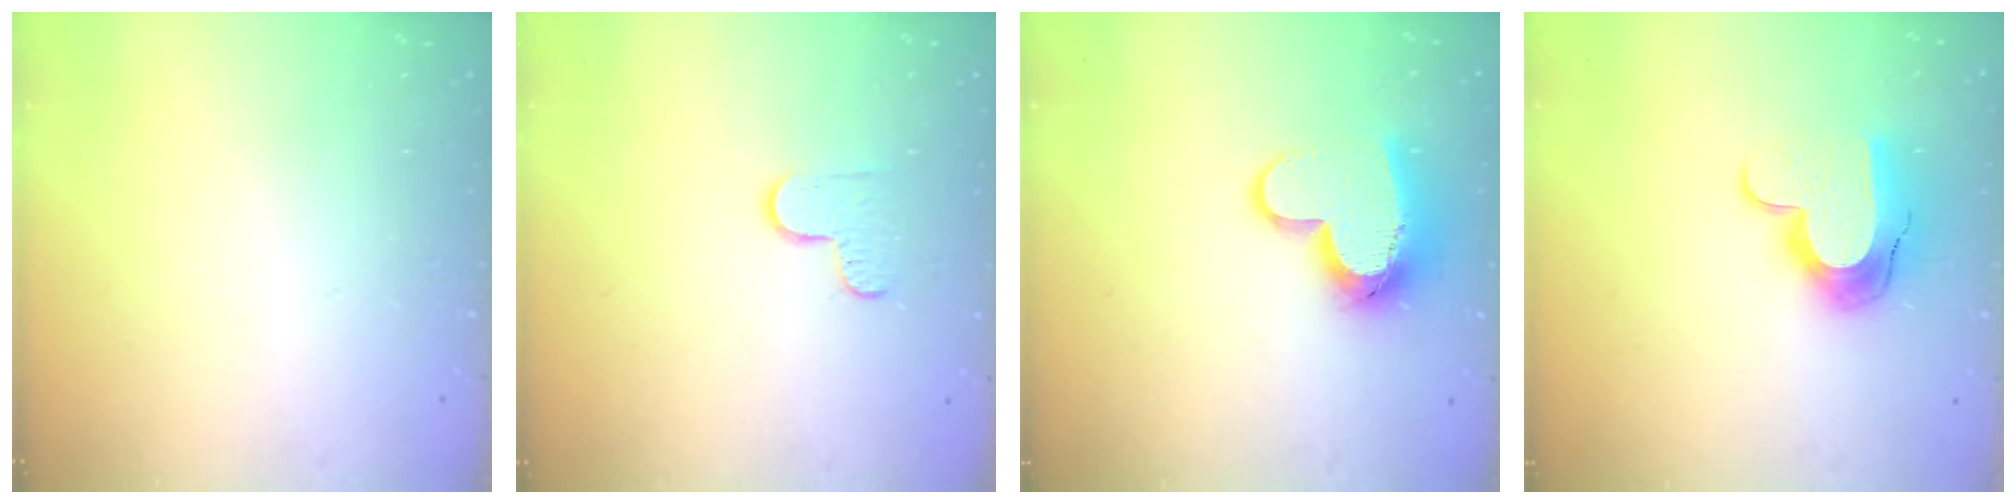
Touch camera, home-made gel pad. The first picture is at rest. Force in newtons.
{"total": 6.1, "press": 6.1, "slide": 0.6}
{"total": 12.4, "press": 12.3, "slide": 1.2}
{"total": 12.5, "press": 12.5, "slide": 0.7}